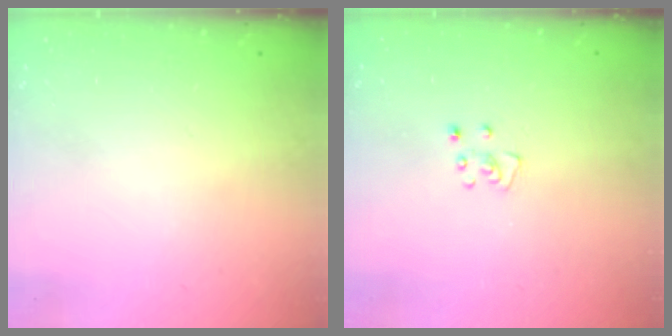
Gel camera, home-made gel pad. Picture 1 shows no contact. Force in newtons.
{"total": 3.9, "press": 3.9, "slide": 0.2}